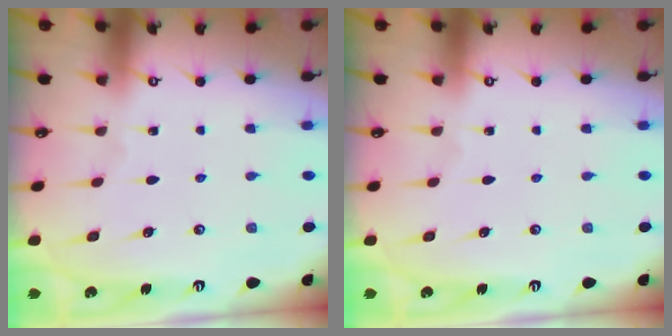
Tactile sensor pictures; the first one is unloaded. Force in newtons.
{"total": 0.0}